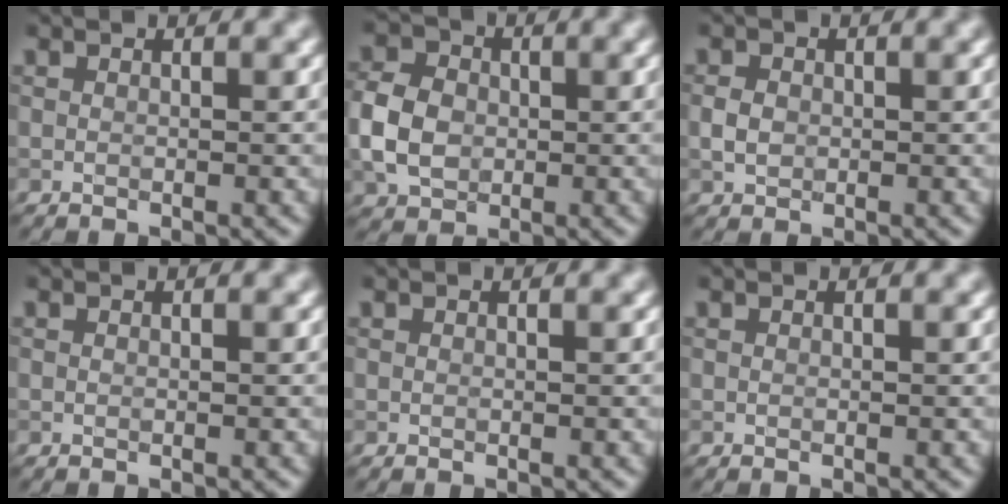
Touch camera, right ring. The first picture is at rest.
{"total": 5.5, "force": [-0.6, 4.4, 3.3], "torque": [-0.076, 0.005, -0.022]}
{"total": 1.7, "force": [-0.1, 1.4, 1.0], "torque": [-0.019, -0.001, -0.006]}
{"total": 0.0}
{"total": 0.0}
{"total": 0.0}